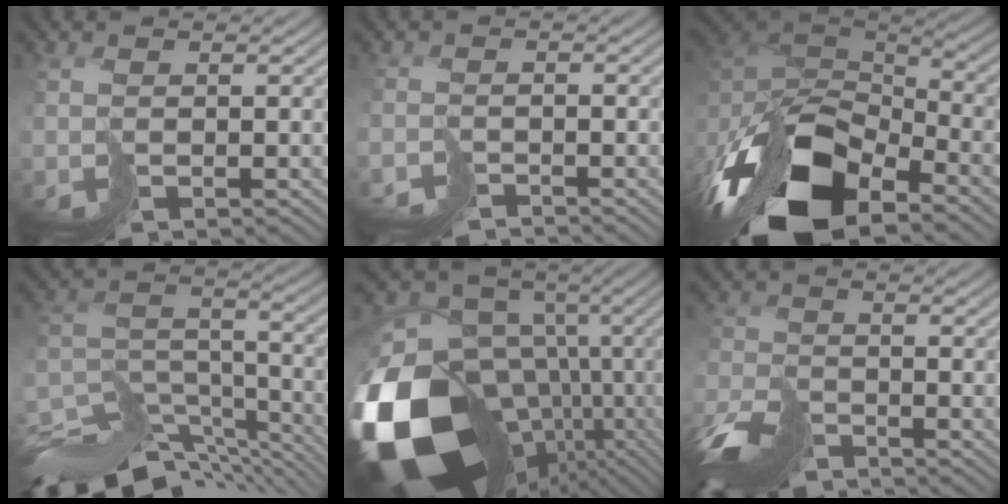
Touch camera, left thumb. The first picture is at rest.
{"total": 2.4, "force": [-2.3, 0.2, -0.6], "torque": [0.017, -0.005, -0.047]}
{"total": 17.3, "force": [-9.9, 8.7, 11.2], "torque": [-0.264, -0.039, -0.163]}
{"total": 14.7, "force": [-12.4, 5.3, 5.8], "torque": [-0.135, -0.007, -0.195]}
{"total": 20.8, "force": [-5.9, 16.0, 11.9], "torque": [-0.306, -0.055, -0.065]}
{"total": 8.3, "force": [-7.0, 3.2, 3.2], "torque": [-0.076, -0.017, -0.143]}